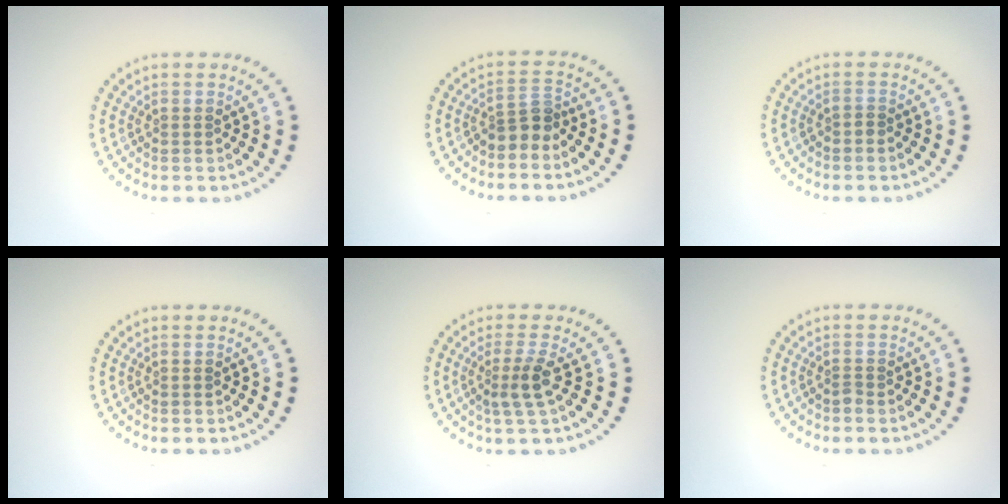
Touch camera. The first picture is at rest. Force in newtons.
{"total": 2.4, "press": 1.9, "slide": 1.6}
{"total": 0.5, "press": 0.2, "slide": 0.5}
{"total": 0.0}
{"total": 2.4, "press": 1.7, "slide": 1.6}
{"total": 0.6, "press": 0.4, "slide": 0.5}